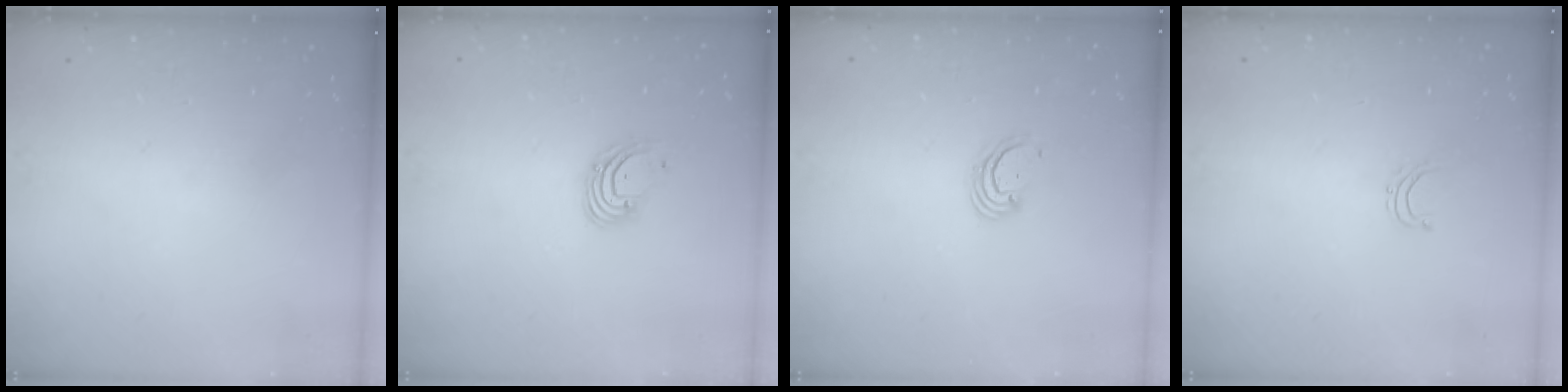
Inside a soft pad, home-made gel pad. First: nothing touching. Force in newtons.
{"total": 3.3, "press": 3.3, "slide": 0.4}
{"total": 2.6, "press": 2.6, "slide": 0.3}
{"total": 3.1, "press": 3.1, "slide": 0.2}